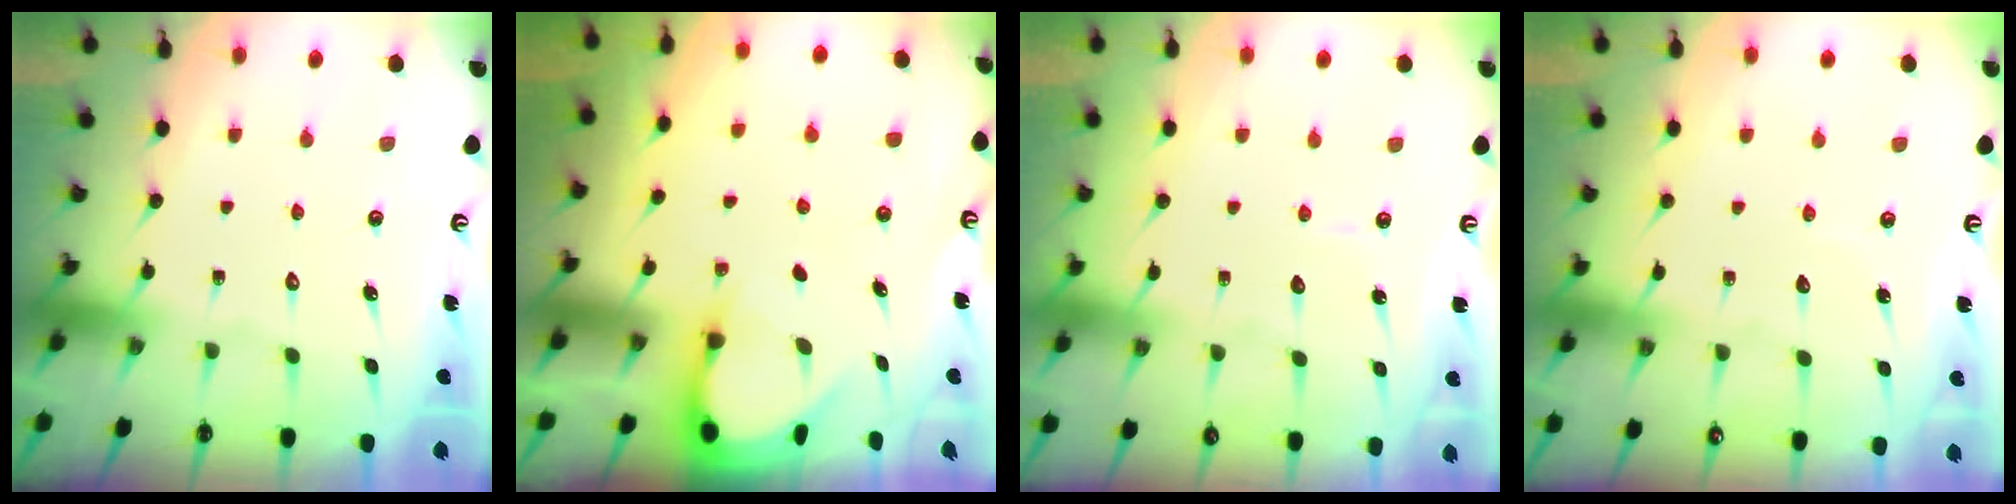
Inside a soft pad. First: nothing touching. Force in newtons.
{"total": 3.1, "press": 3.1, "slide": 0.4}
{"total": 3.7, "press": 3.7, "slide": 0.3}
{"total": 2.9, "press": 2.9, "slide": 0.2}